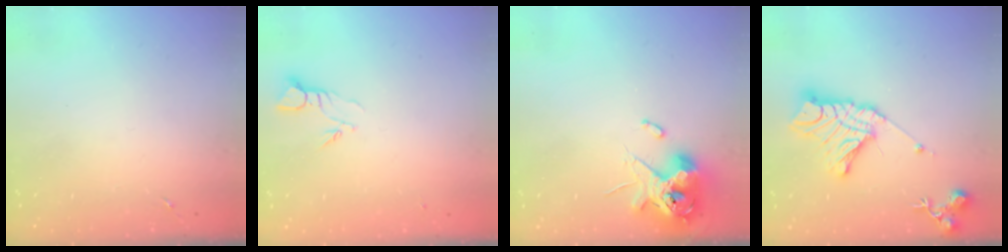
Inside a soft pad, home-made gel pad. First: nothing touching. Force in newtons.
{"total": 3.4, "press": 3.4, "slide": 0.2}
{"total": 12.6, "press": 12.5, "slide": 2.0}
{"total": 17.0, "press": 16.9, "slide": 1.3}